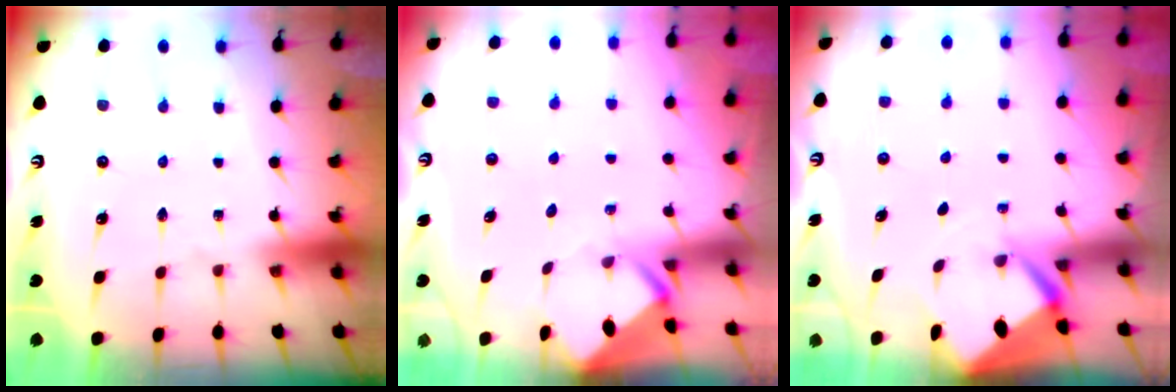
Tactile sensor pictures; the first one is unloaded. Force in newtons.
{"total": 3.4, "press": 3.4, "slide": 0.3}
{"total": 2.8, "press": 2.8, "slide": 0.2}